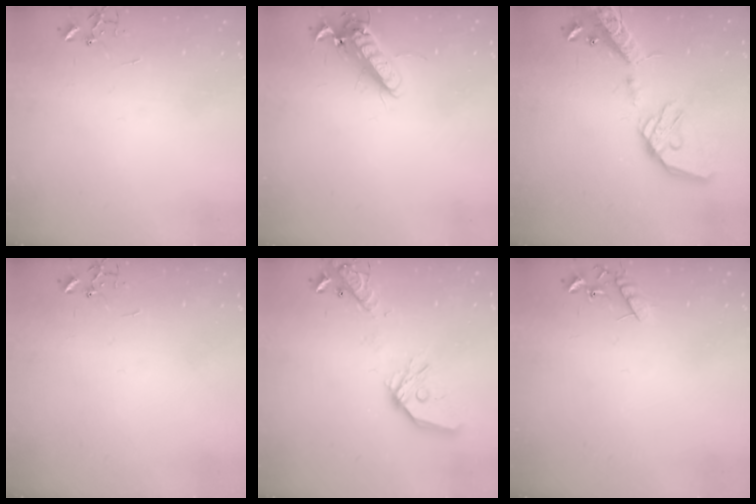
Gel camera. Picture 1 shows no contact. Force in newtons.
{"total": 12.5, "press": 12.3, "slide": 2.1}
{"total": 21.3, "press": 20.9, "slide": 3.7}
{"total": 0.0}
{"total": 18.3, "press": 18.2, "slide": 2.6}
{"total": 8.0, "press": 8.0, "slide": 0.4}